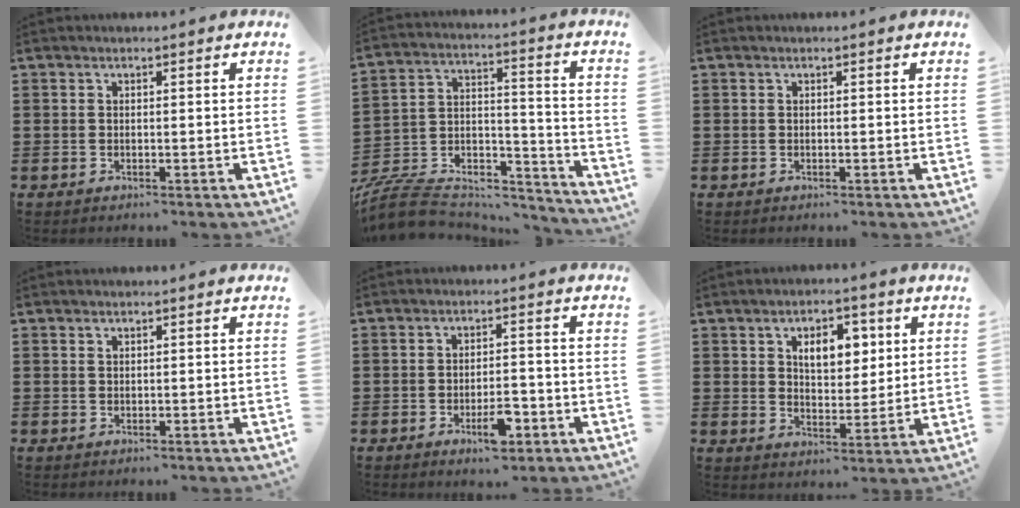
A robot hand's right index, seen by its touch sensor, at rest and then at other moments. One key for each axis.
{"total": 8.8, "fx": -8.1, "fy": 2.7, "fz": 2.3, "tx": -0.054, "ty": 0.008, "tz": -0.160}
{"total": 0.0}
{"total": 0.5, "fx": 0.3, "fy": 0.4, "fz": 0.2, "tx": -0.006, "ty": 0.002, "tz": 0.006}
{"total": 5.1, "fx": -2.5, "fy": 1.7, "fz": 4.1, "tx": -0.070, "ty": 0.003, "tz": -0.044}
{"total": 6.3, "fx": 2.5, "fy": 3.7, "fz": 4.4, "tx": -0.067, "ty": 0.002, "tz": 0.035}